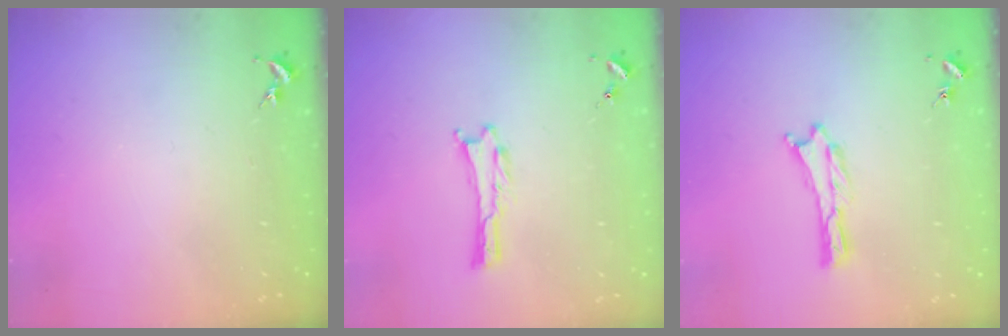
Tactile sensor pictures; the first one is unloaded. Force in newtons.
{"total": 0.0}
{"total": 0.0}